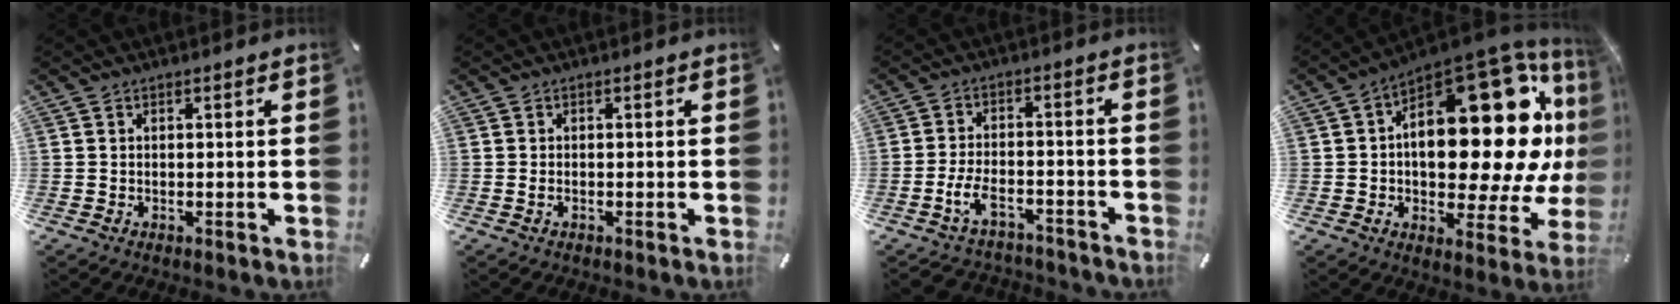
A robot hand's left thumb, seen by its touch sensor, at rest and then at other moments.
{"total": 1.0, "force": [-0.4, 0.5, 0.8], "torque": [-0.016, -0.001, -0.008]}
{"total": 7.7, "force": [-4.2, 4.2, 4.9], "torque": [-0.109, 0.014, -0.078]}
{"total": 30.0, "force": [6.8, 15.0, 25.0], "torque": [-0.340, -0.066, 0.127]}